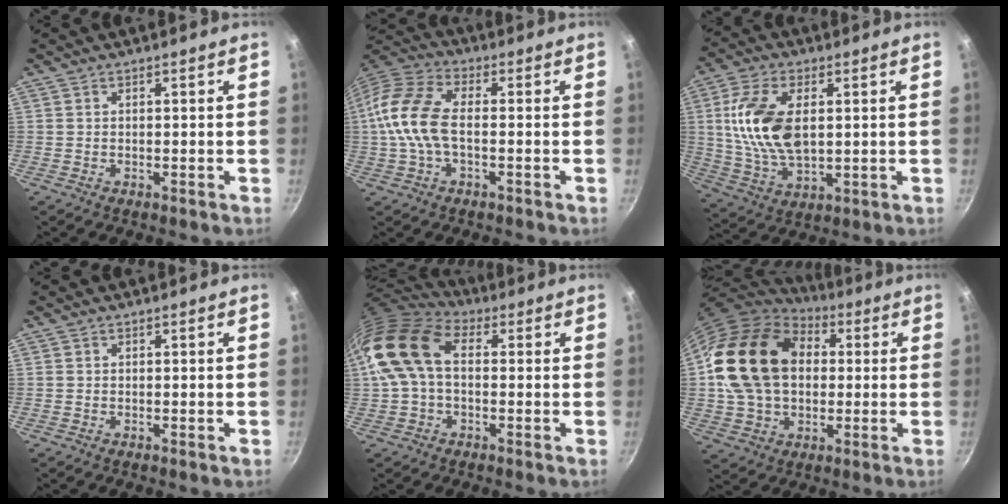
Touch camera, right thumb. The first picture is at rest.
{"total": 12.5, "force": [-0.9, 6.7, 10.6], "torque": [-0.214, 0.031, -0.035]}
{"total": 14.6, "force": [2.3, 8.1, 12.0], "torque": [-0.225, -0.007, 0.048]}
{"total": 0.0}
{"total": 13.9, "force": [1.5, 8.8, 10.6], "torque": [-0.194, 0.026, 0.013]}
{"total": 21.6, "force": [3.7, 16.2, 13.8], "torque": [-0.227, 0.021, 0.064]}